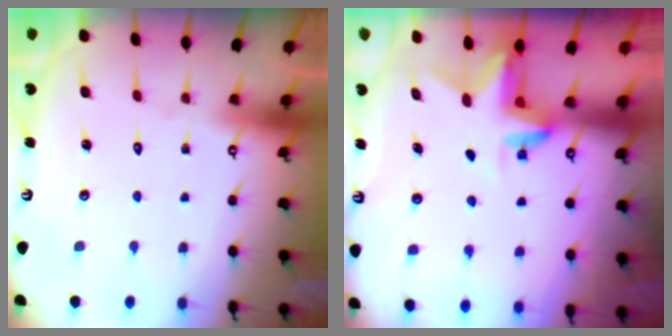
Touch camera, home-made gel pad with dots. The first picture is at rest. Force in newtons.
{"total": 2.9, "press": 2.9, "slide": 0.2}